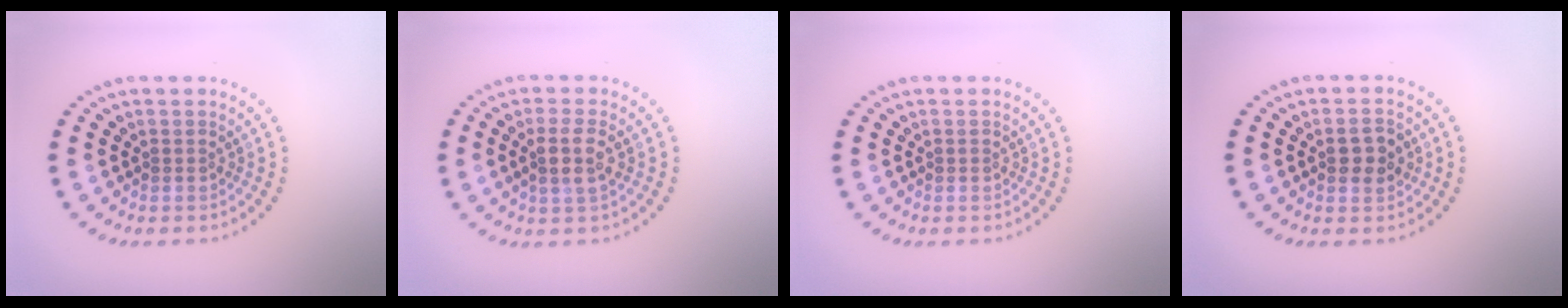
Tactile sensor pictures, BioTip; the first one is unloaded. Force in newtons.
{"total": 2.6, "press": 2.3, "slide": 1.1}
{"total": 0.0}
{"total": 2.6, "press": 2.6, "slide": 0.1}